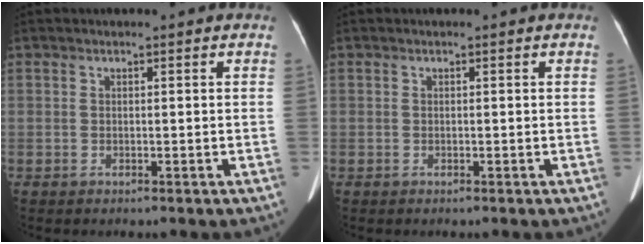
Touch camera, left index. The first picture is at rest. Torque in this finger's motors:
{"motor_torque": [0.00, 0.01, 0.00, 0.00]}